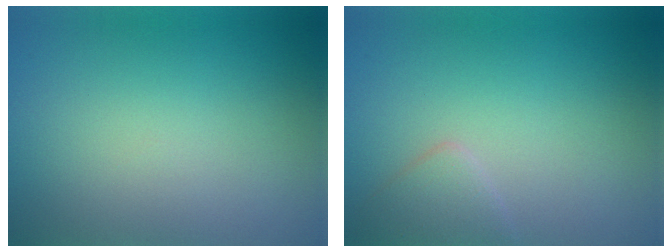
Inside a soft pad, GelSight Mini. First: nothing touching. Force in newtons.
{"total": 1.8, "press": 1.8, "slide": 0.0}